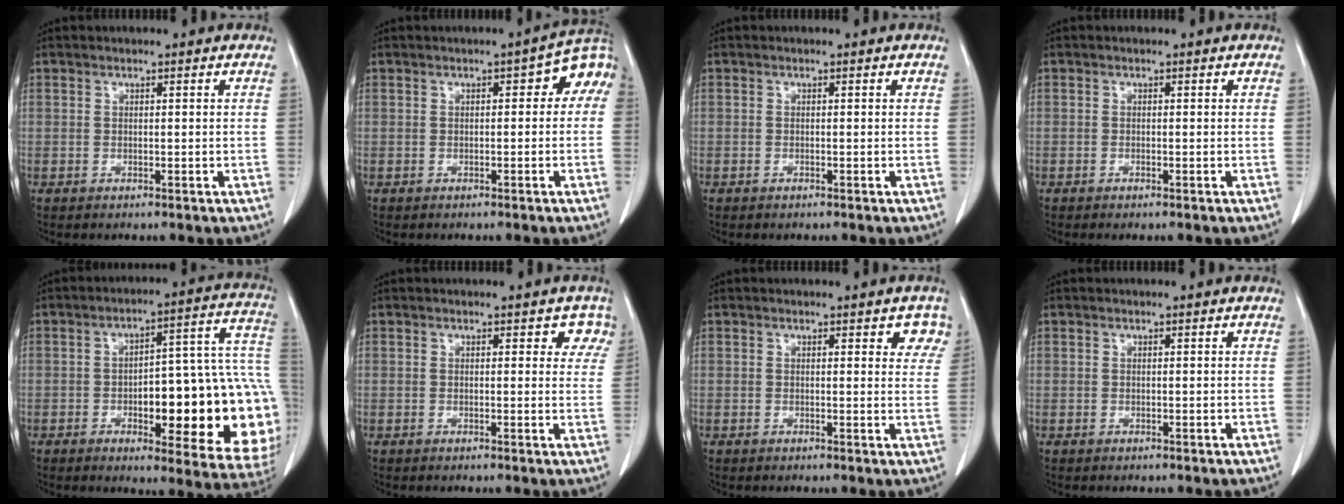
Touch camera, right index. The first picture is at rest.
{"total": 5.2, "force": [0.4, 2.2, 4.7], "torque": [-0.054, 0.024, 0.000]}
{"total": 0.0}
{"total": 0.6, "force": [-0.5, 0.0, 0.4], "torque": [-0.010, -0.001, -0.008]}
{"total": 24.3, "force": [-4.7, 6.5, 22.9], "torque": [-0.200, 0.039, -0.040]}
{"total": 2.9, "force": [1.8, 1.8, 1.5], "torque": [0.007, 0.001, 0.005]}
{"total": 3.9, "force": [2.2, 1.6, 2.8], "torque": [-0.016, -0.002, 0.013]}
{"total": 0.0}